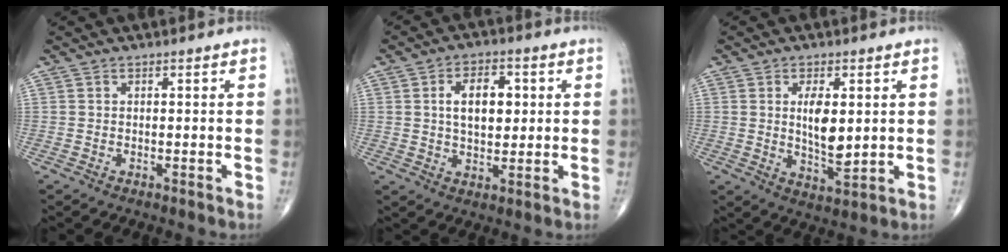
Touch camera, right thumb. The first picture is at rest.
{"total": 8.8, "force": [1.7, 5.3, 6.8], "torque": [-0.089, 0.002, 0.030]}
{"total": 7.9, "force": [1.3, 3.4, 6.9], "torque": [-0.109, -0.019, 0.029]}